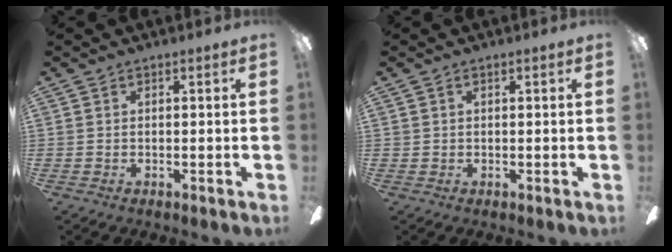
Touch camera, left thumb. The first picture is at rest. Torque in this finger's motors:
{"motor_torque": [-0.11, -0.08, 0.10, -0.22, 0.00]}